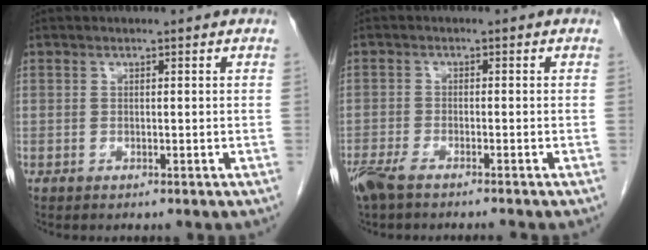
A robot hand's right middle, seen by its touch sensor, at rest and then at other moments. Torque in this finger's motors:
{"motor_torque": [0.10, -0.02, 0.05, 0.04]}